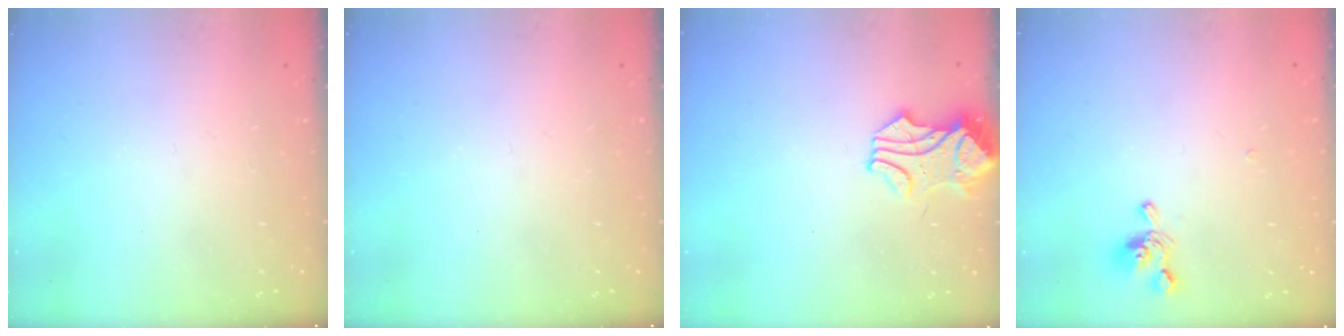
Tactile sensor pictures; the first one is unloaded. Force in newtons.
{"total": 0.0}
{"total": 1.7, "press": 1.5, "slide": 0.8}
{"total": 0.7, "press": 0.4, "slide": 0.6}